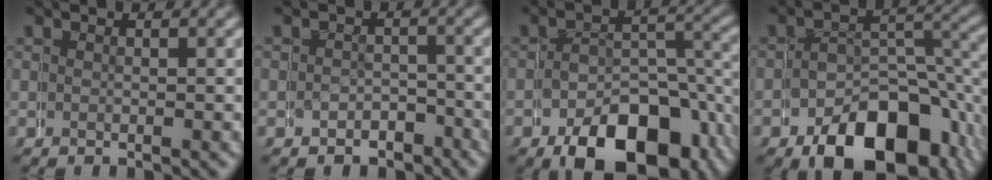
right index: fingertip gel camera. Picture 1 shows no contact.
{"total": 3.7, "force": [-2.3, 2.6, -1.4], "torque": [0.022, -0.012, -0.040]}
{"total": 8.1, "force": [-4.4, 4.6, 5.0], "torque": [-0.062, -0.019, -0.065]}
{"total": 8.1, "force": [-4.8, 4.3, 4.9], "torque": [-0.060, -0.018, -0.070]}